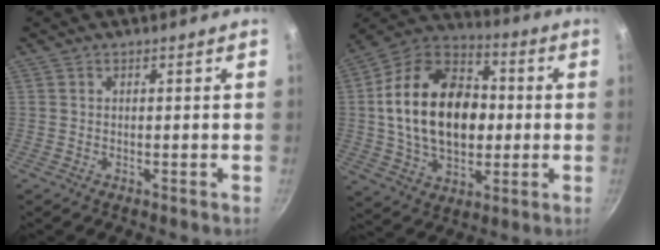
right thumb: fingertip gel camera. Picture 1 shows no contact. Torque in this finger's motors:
{"motor_torque": [-0.01, 3.44, 1.80, 0.54, 0.39]}